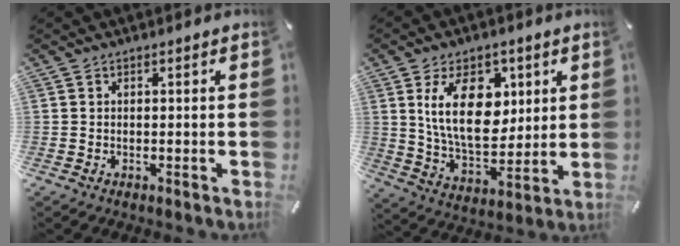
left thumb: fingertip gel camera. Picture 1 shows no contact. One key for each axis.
{"total": 16.5, "fx": 5.2, "fy": 10.5, "fz": 11.6, "tx": -0.217, "ty": -0.002, "tz": 0.088}